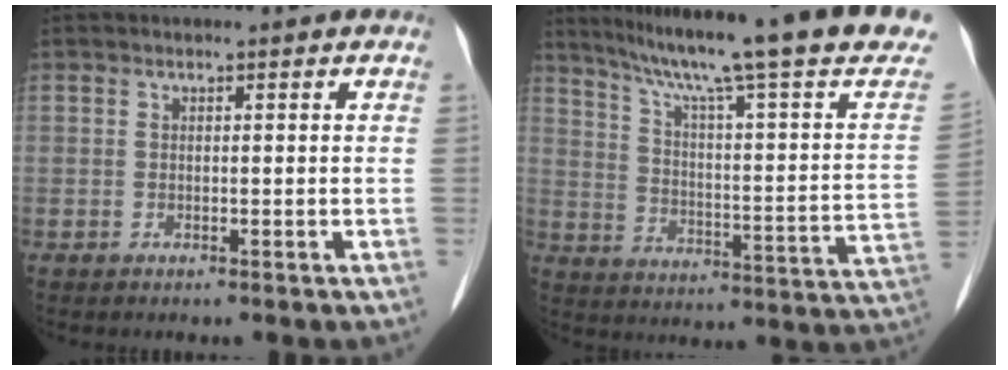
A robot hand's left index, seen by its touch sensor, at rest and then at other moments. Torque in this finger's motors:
{"motor_torque": [0.01, -0.46, 0.03, 0.07]}